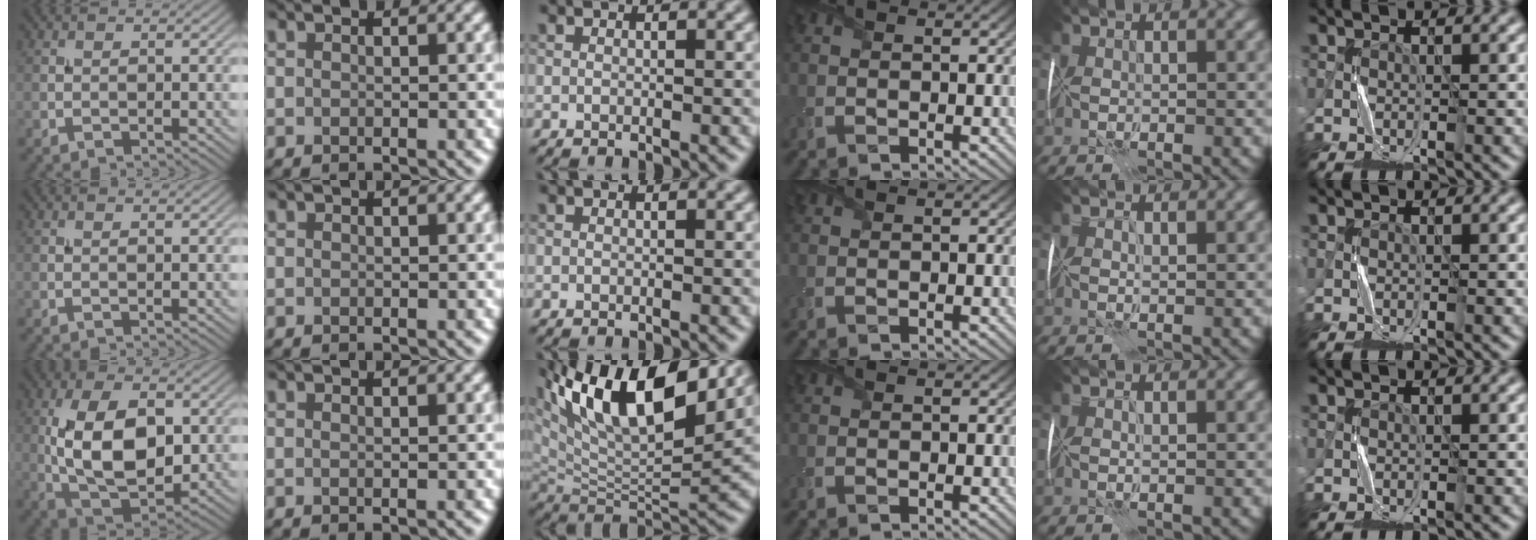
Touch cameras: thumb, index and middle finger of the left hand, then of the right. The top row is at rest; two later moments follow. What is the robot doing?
{"motion": "fold", "object": "handkerchief"}